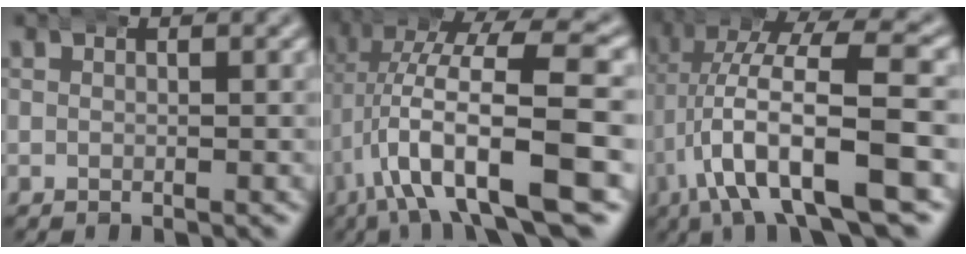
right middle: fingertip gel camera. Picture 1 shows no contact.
{"total": 11.5, "force": [-2.3, 4.8, 10.2], "torque": [-0.187, -0.018, -0.024]}
{"total": 10.2, "force": [-1.8, 4.5, 9.0], "torque": [-0.180, -0.017, -0.019]}